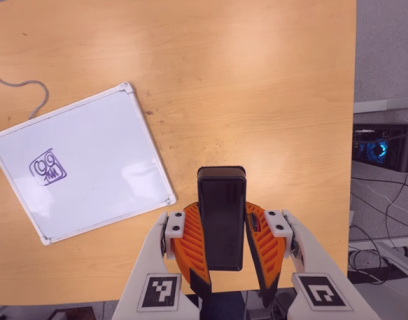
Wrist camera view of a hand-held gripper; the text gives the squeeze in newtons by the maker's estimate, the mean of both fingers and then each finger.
{"total": 11.4, "left": 8.7, "right": 14.2}